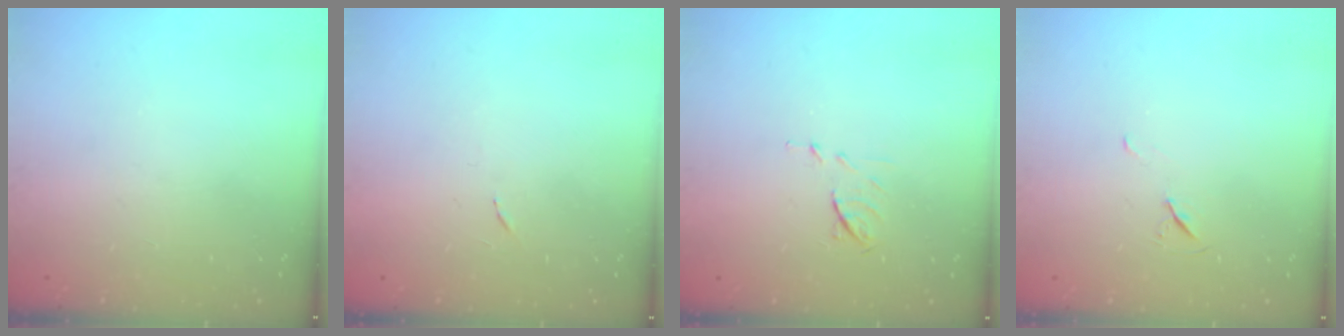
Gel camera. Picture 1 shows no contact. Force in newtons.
{"total": 3.5, "press": 3.3, "slide": 1.2}
{"total": 6.2, "press": 6.2, "slide": 0.9}
{"total": 4.9, "press": 4.4, "slide": 2.2}